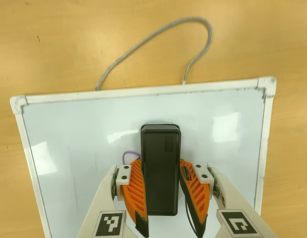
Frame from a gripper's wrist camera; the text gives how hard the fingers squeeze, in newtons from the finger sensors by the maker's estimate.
{"total": 12.3, "left": 12.7, "right": 11.9}